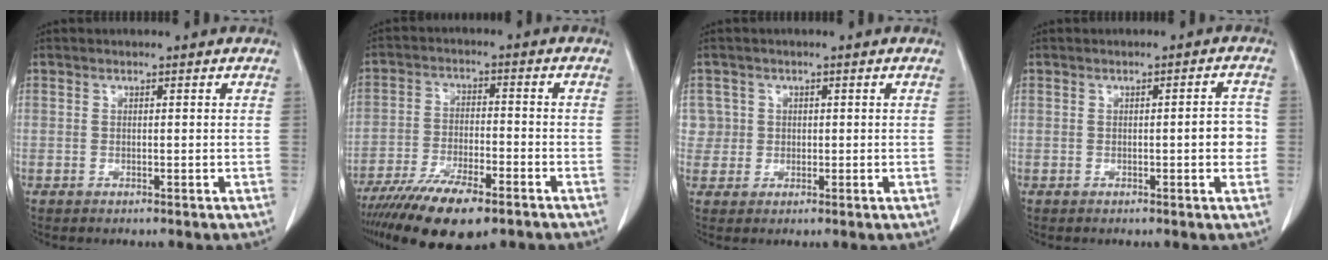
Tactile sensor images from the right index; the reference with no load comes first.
{"total": 13.4, "force": [-9.5, 3.5, 8.8], "torque": [-0.158, -0.027, -0.162]}
{"total": 3.0, "force": [0.7, 2.9, -0.3], "torque": [0.027, 0.007, 0.008]}
{"total": 3.2, "force": [-0.5, 0.7, 3.1], "torque": [-0.033, 0.004, -0.008]}